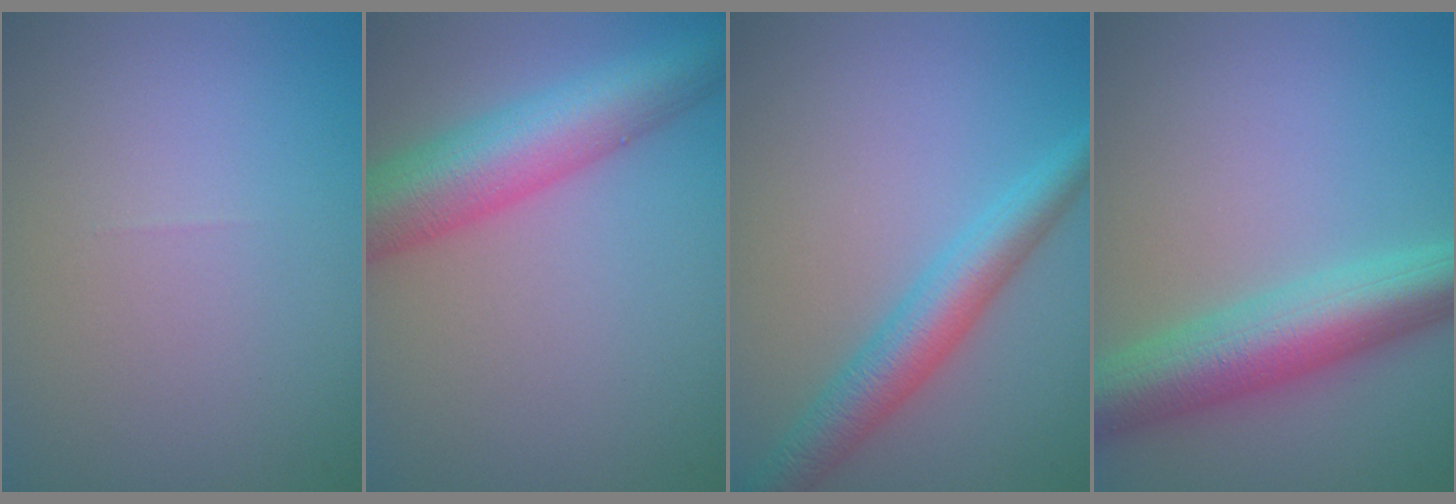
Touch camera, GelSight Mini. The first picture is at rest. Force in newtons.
{"total": 8.5, "press": 8.5, "slide": 0.3}
{"total": 4.4, "press": 4.4, "slide": 0.1}
{"total": 7.5, "press": 7.5, "slide": 0.2}